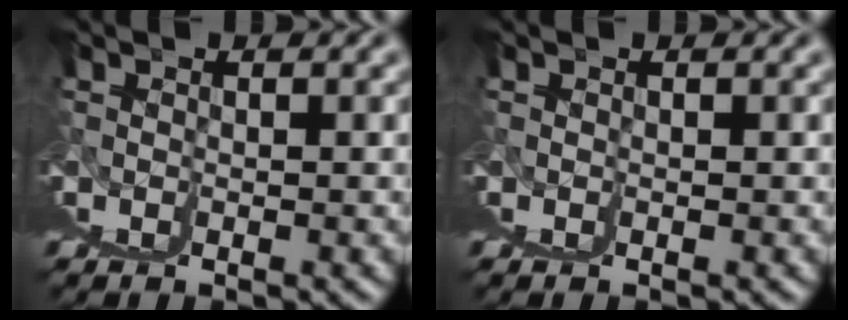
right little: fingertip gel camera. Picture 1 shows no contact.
{"total": 0.0}